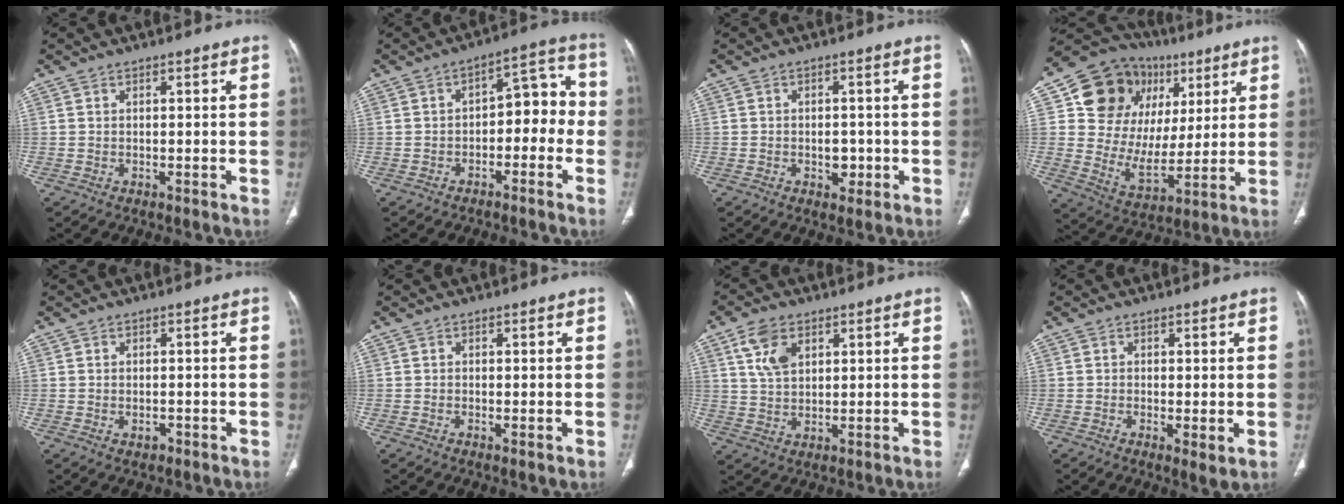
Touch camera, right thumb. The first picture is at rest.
{"total": 9.0, "force": [-2.2, 5.4, 6.8], "torque": [-0.054, 0.053, -0.039]}
{"total": 3.3, "force": [-0.8, 2.4, 2.1], "torque": [-0.010, 0.006, -0.007]}
{"total": 19.7, "force": [7.8, 15.7, 9.1], "torque": [-0.098, 0.000, 0.145]}
{"total": 1.4, "force": [-0.5, 1.0, 0.8], "torque": [-0.008, 0.004, -0.003]}
{"total": 0.6, "force": [-0.1, 0.2, 0.6], "torque": [-0.012, -0.003, -0.003]}
{"total": 7.1, "force": [3.2, 4.3, 4.6], "torque": [-0.076, -0.010, 0.068]}
{"total": 2.8, "force": [-0.4, 0.9, 2.6], "torque": [-0.046, -0.012, -0.009]}